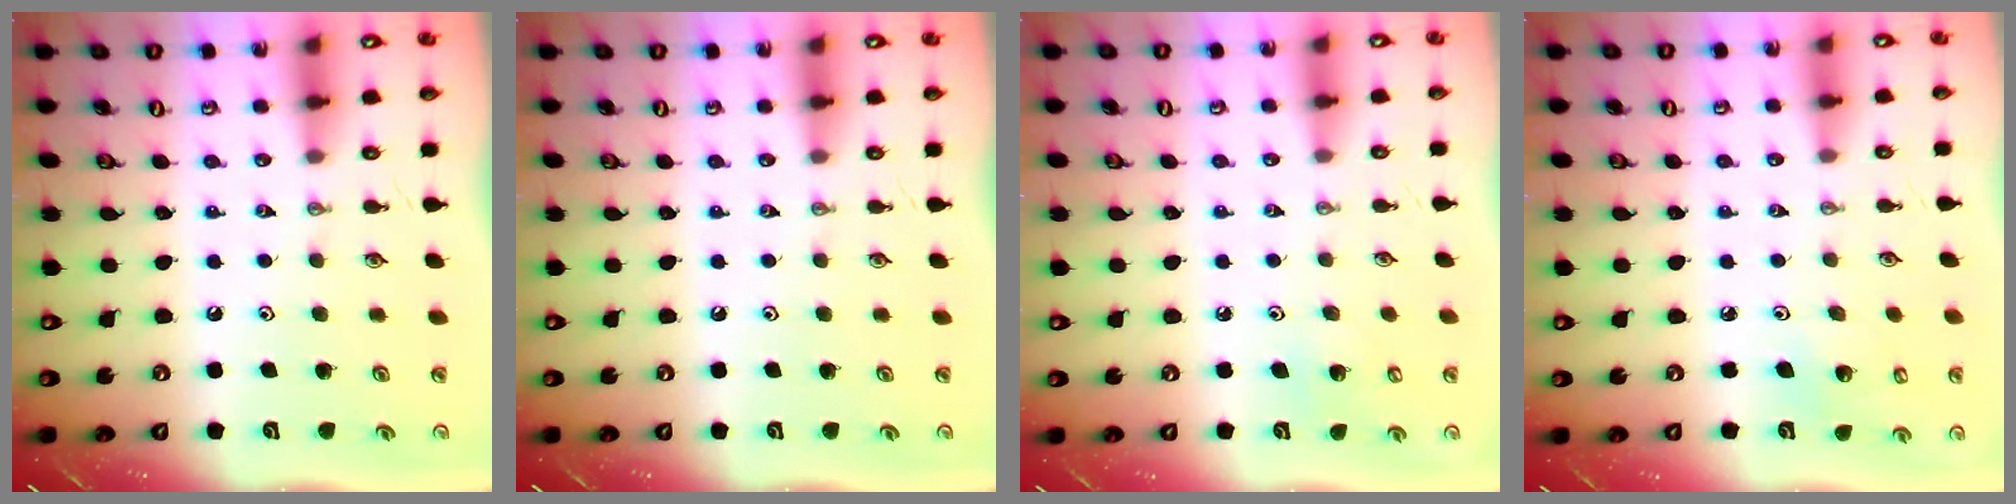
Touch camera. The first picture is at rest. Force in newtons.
{"total": 0.0}
{"total": 4.3, "press": 4.3, "slide": 0.3}
{"total": 5.1, "press": 4.7, "slide": 2.1}